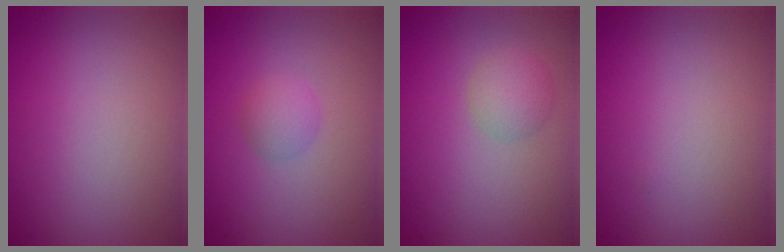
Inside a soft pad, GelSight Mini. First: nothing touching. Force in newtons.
{"total": 1.7, "press": 1.7, "slide": 0.1}
{"total": 2.1, "press": 2.1, "slide": 0.1}
{"total": 0.0}